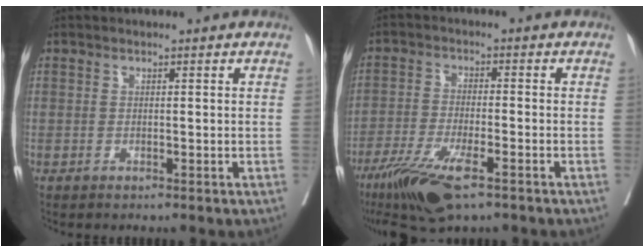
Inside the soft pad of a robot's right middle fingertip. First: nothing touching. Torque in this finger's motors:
{"motor_torque": [0.73, -0.76, 0.22, 0.12]}